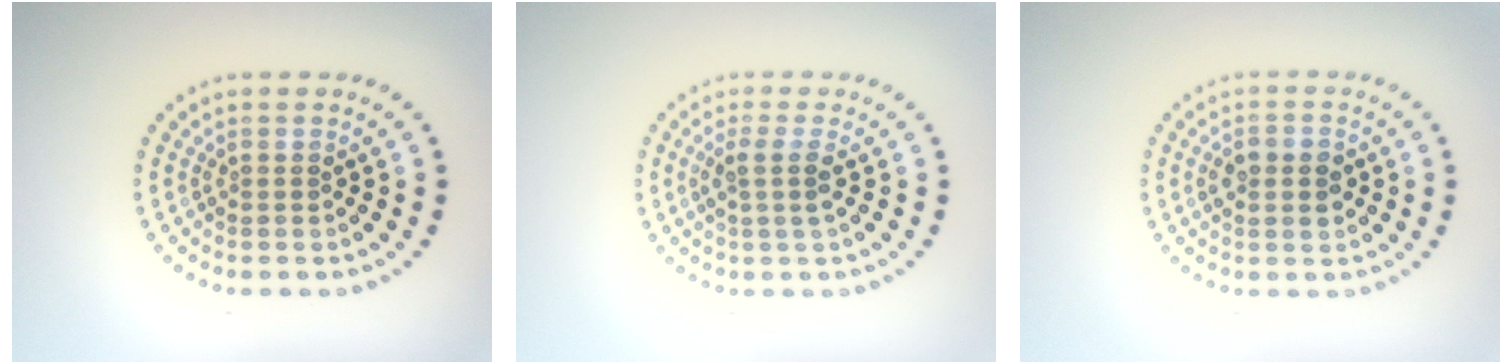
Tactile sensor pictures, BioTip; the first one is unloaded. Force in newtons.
{"total": 1.9, "press": 1.5, "slide": 1.1}
{"total": 2.9, "press": 2.9, "slide": 0.1}